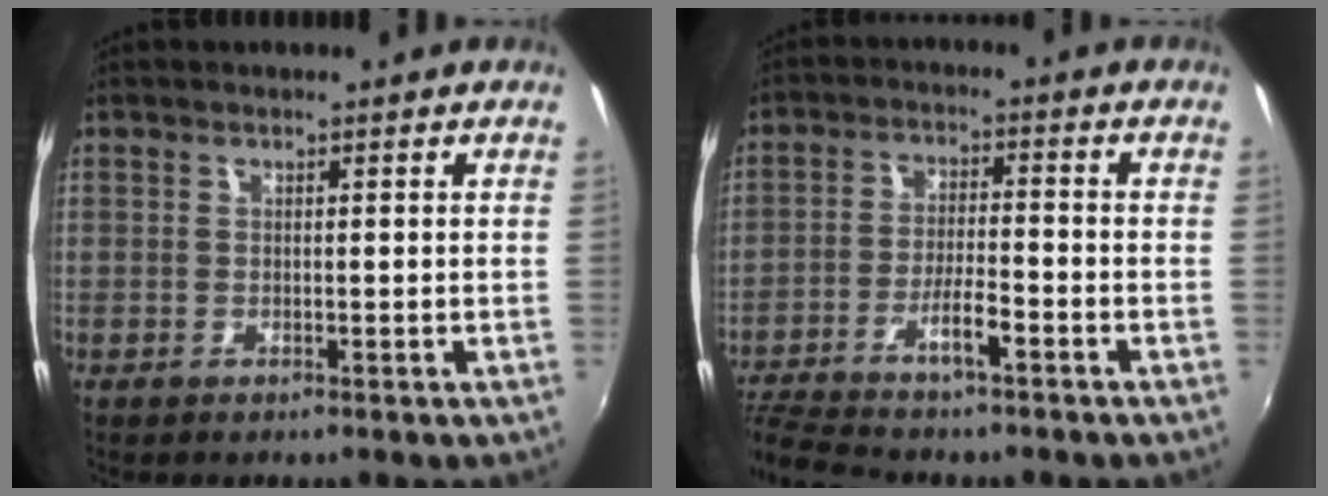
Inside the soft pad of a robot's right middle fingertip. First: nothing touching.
{"total": 9.3, "force": [-7.2, 1.0, 5.8], "torque": [-0.127, 0.000, -0.125]}